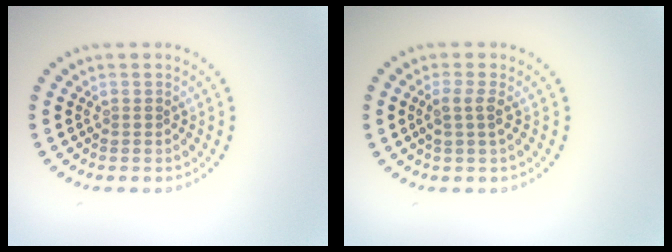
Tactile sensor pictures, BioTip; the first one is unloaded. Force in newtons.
{"total": 1.5, "press": 1.3, "slide": 0.8}